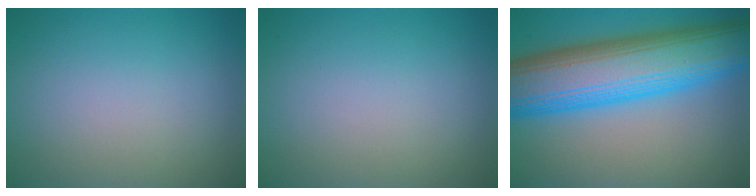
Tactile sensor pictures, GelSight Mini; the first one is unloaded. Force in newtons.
{"total": 0.0}
{"total": 13.8, "press": 13.8, "slide": 0.1}